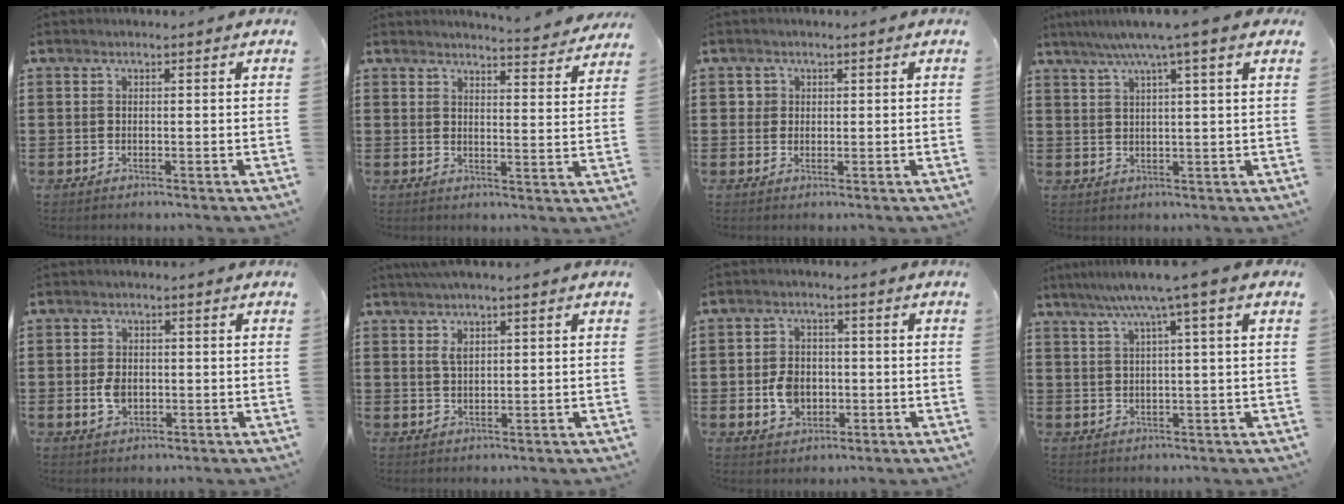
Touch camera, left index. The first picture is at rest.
{"total": 4.5, "force": [4.4, -0.3, 0.9], "torque": [-0.017, -0.031, 0.076]}
{"total": 1.5, "force": [0.5, 1.4, 0.2], "torque": [-0.009, 0.007, 0.009]}
{"total": 5.7, "force": [3.8, -0.7, 4.2], "torque": [-0.092, -0.004, 0.061]}
{"total": 3.3, "force": [-0.4, 2.3, 2.4], "torque": [-0.054, 0.001, -0.009]}
{"total": 2.7, "force": [1.4, 0.8, 2.3], "torque": [-0.048, 0.006, 0.023]}
{"total": 5.5, "force": [-0.9, 4.3, 3.4], "torque": [-0.067, 0.004, -0.020]}
{"total": 5.6, "force": [2.9, -0.6, 4.8], "torque": [-0.101, -0.003, 0.044]}